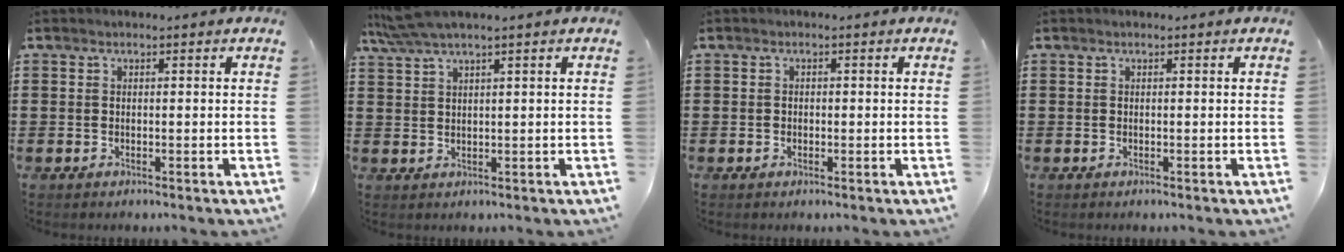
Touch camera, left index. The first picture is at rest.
{"total": 3.8, "force": [2.6, 0.2, 2.7], "torque": [-0.067, -0.001, 0.045]}
{"total": 0.6, "force": [0.0, 0.6, 0.2], "torque": [-0.007, 0.004, -0.001]}
{"total": 0.0}